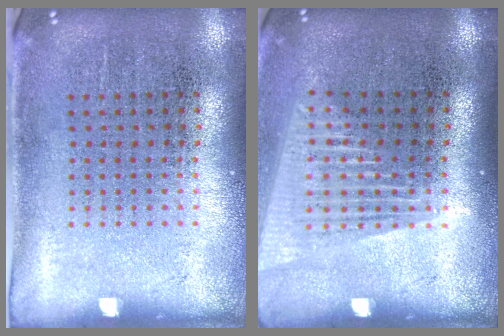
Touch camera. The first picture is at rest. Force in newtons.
{"total": 1.6, "press": 1.4, "slide": 0.7}